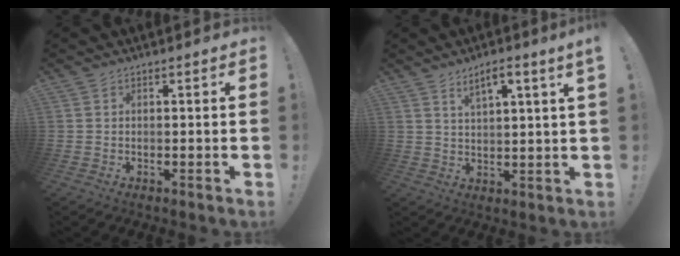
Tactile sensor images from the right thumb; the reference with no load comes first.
{"total": 5.2, "force": [3.4, 0.1, 4.0], "torque": [-0.066, -0.013, 0.052]}